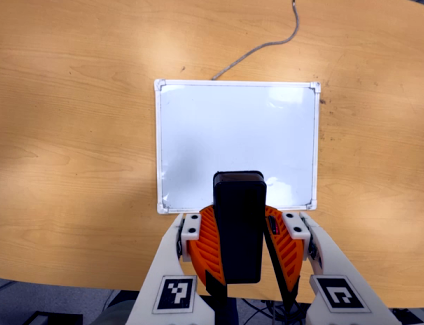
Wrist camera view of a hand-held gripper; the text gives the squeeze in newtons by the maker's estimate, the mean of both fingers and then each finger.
{"total": 11.5, "left": 10.4, "right": 12.5}